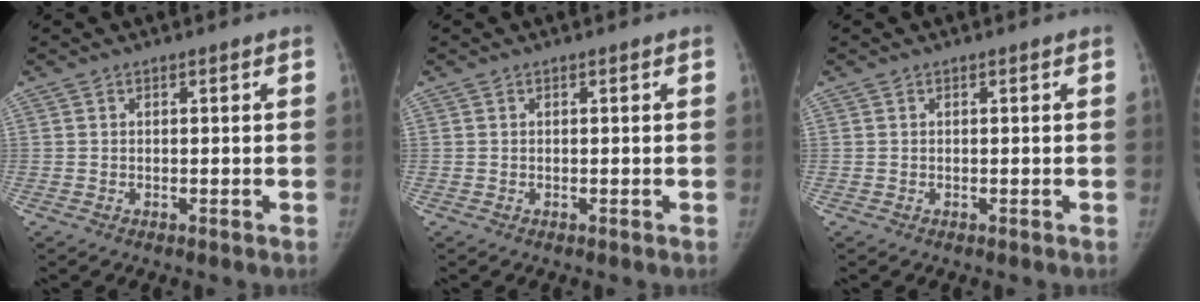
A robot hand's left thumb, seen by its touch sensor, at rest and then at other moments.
{"total": 0.0}
{"total": 0.0}